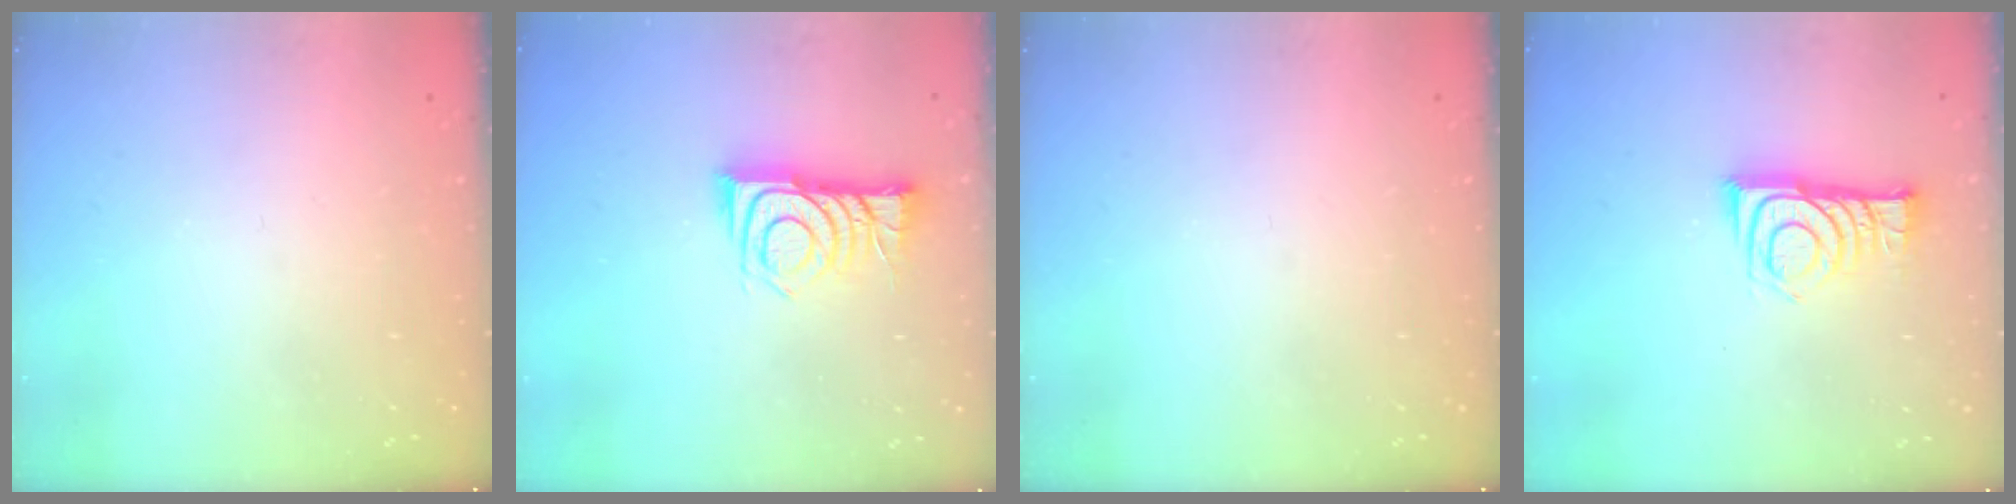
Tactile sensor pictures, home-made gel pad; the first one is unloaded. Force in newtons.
{"total": 9.9, "press": 9.9, "slide": 0.4}
{"total": 0.0}
{"total": 9.7, "press": 9.7, "slide": 0.4}